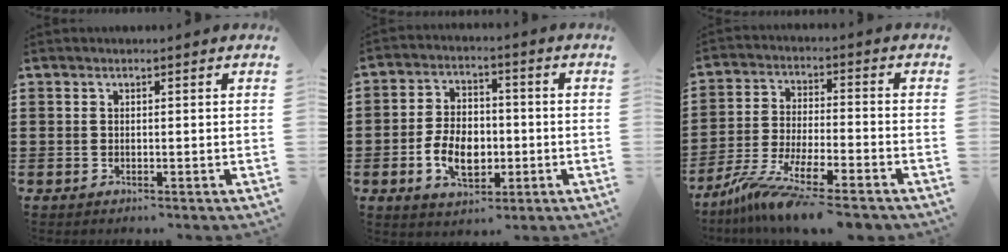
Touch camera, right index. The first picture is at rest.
{"total": 7.6, "force": [-2.0, 4.9, 5.5], "torque": [-0.111, 0.004, -0.041]}
{"total": 8.7, "force": [-7.5, 0.2, 4.4], "torque": [-0.096, -0.006, -0.149]}